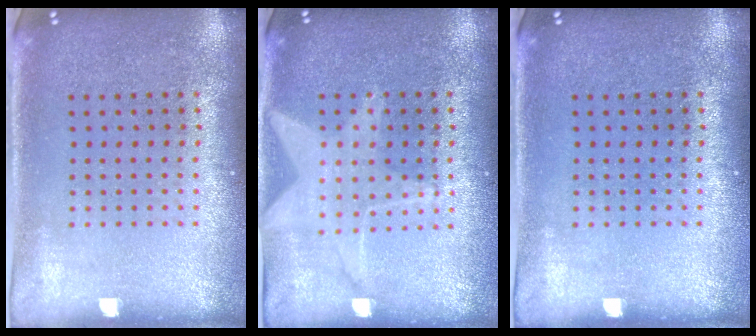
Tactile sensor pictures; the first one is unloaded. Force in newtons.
{"total": 1.4, "press": 1.4, "slide": 0.1}
{"total": 0.0}